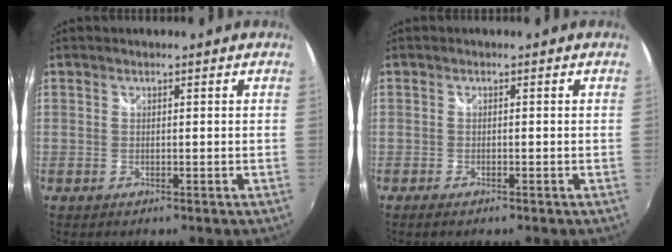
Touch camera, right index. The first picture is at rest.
{"total": 1.2, "force": [-1.0, 0.2, 0.7], "torque": [-0.014, -0.006, -0.018]}